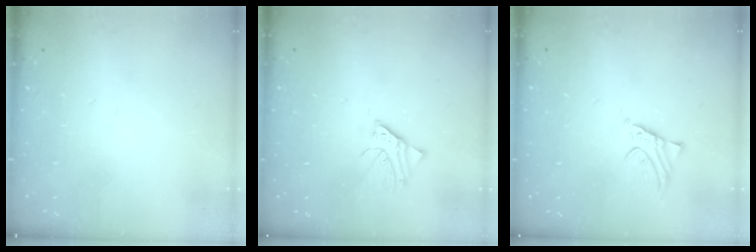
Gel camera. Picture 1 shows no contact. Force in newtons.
{"total": 1.8, "press": 1.8, "slide": 0.2}
{"total": 2.5, "press": 2.5, "slide": 0.1}